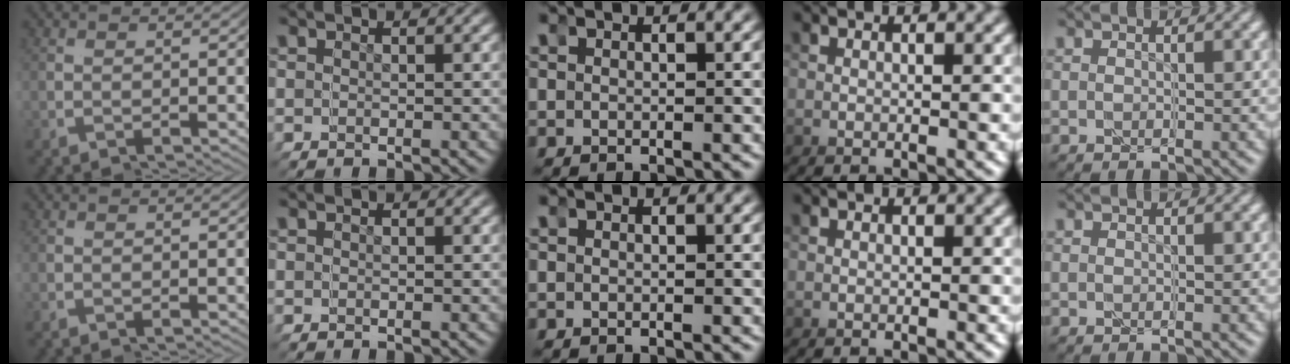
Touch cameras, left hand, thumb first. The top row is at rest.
{"ring": {"total": 4.4, "force": [1.2, -3.1, -2.9], "torque": [0.048, 0.021, 0.009]}}